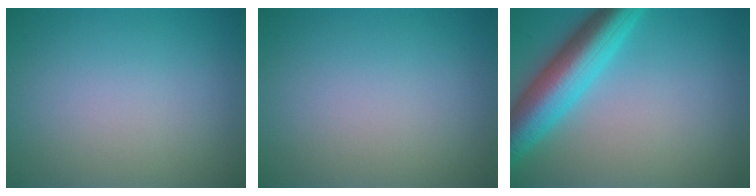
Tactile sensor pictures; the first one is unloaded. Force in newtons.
{"total": 0.0}
{"total": 7.7, "press": 7.7, "slide": 0.3}